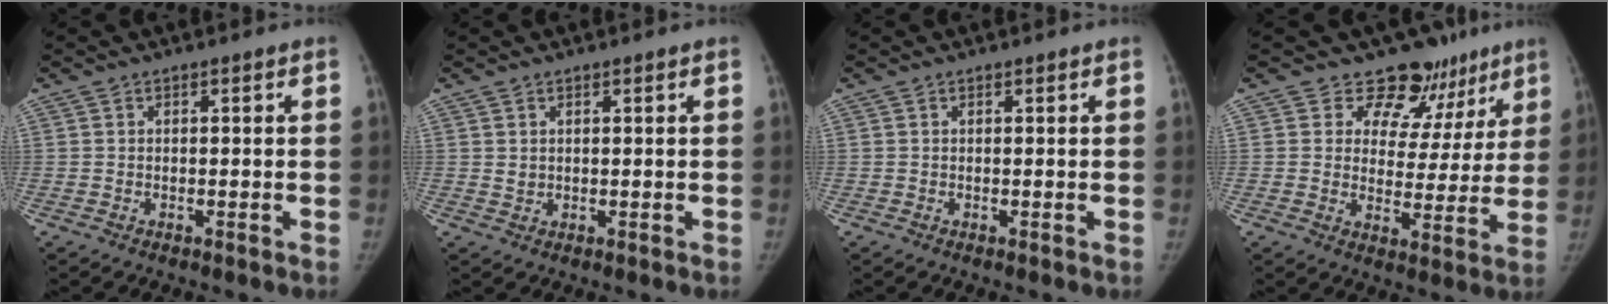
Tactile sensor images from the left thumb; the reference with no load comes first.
{"total": 1.2, "force": [0.7, 0.8, 0.5], "torque": [0.002, -0.006, 0.015]}
{"total": 0.0}
{"total": 12.4, "force": [9.4, 7.8, 2.2], "torque": [0.022, -0.052, 0.109]}